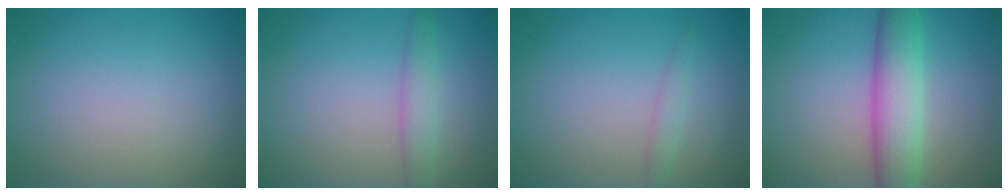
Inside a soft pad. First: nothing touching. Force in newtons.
{"total": 2.2, "press": 2.2, "slide": 0.1}
{"total": 1.0, "press": 1.0, "slide": 0.0}
{"total": 5.8, "press": 5.8, "slide": 0.4}